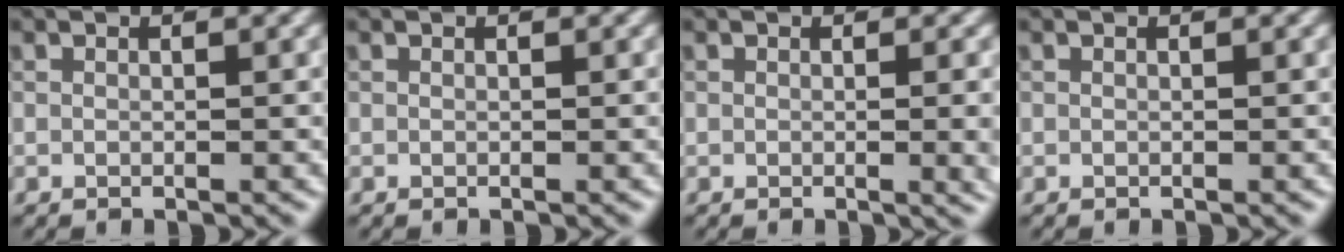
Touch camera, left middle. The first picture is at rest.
{"total": 0.0}
{"total": 3.0, "force": [-0.1, 1.0, 2.8], "torque": [-0.027, -0.003, -0.002]}
{"total": 0.0}